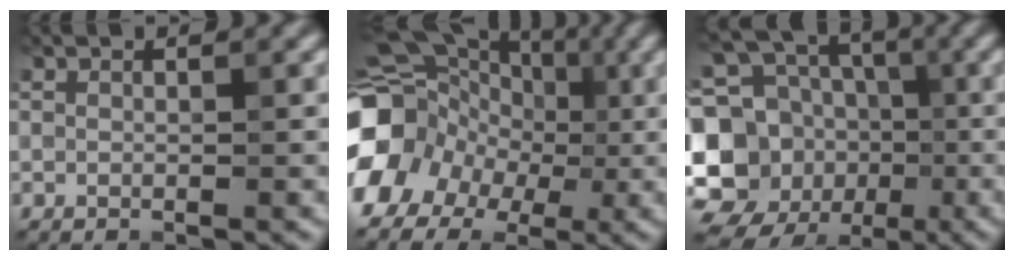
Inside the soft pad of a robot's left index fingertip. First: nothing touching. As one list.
[{"total": 11.8, "force": [-2.7, 10.1, 5.5], "torque": [-0.115, 0.002, -0.065]}, {"total": 15.4, "force": [-2.6, 13.5, 6.9], "torque": [-0.173, 0.011, -0.051]}]